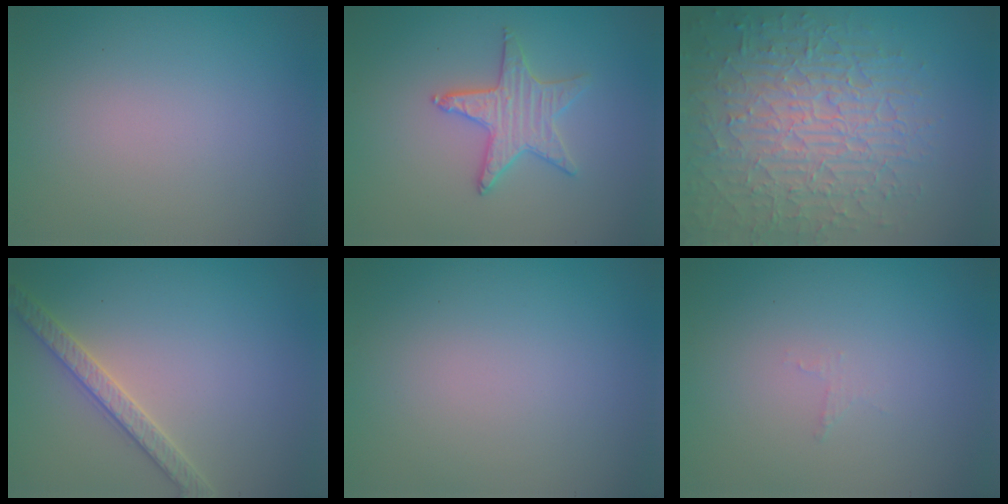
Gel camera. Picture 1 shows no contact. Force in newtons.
{"total": 2.4, "press": 2.4, "slide": 0.2}
{"total": 8.9, "press": 6.2, "slide": 6.4}
{"total": 2.7, "press": 2.7, "slide": 0.1}
{"total": 0.0}
{"total": 0.7, "press": 0.6, "slide": 0.2}